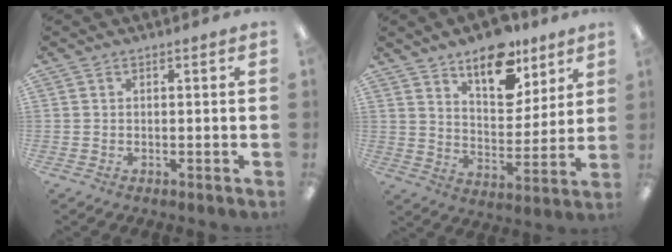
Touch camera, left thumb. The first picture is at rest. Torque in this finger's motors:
{"motor_torque": [0.28, 0.40, -0.12, -0.04, 0.06]}